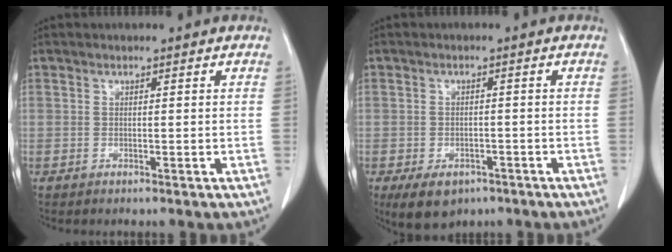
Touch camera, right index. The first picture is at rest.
{"total": 6.2, "force": [-3.9, 4.0, 2.8], "torque": [-0.041, -0.003, -0.051]}